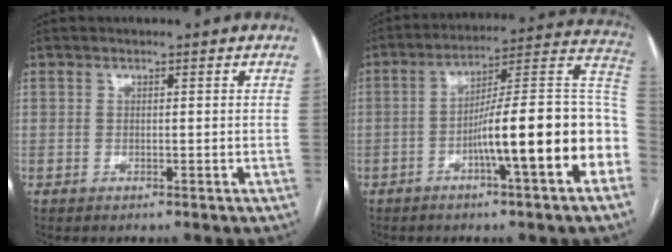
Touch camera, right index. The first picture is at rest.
{"total": 18.8, "force": [-5.5, 1.6, 17.9], "torque": [-0.198, 0.036, -0.079]}